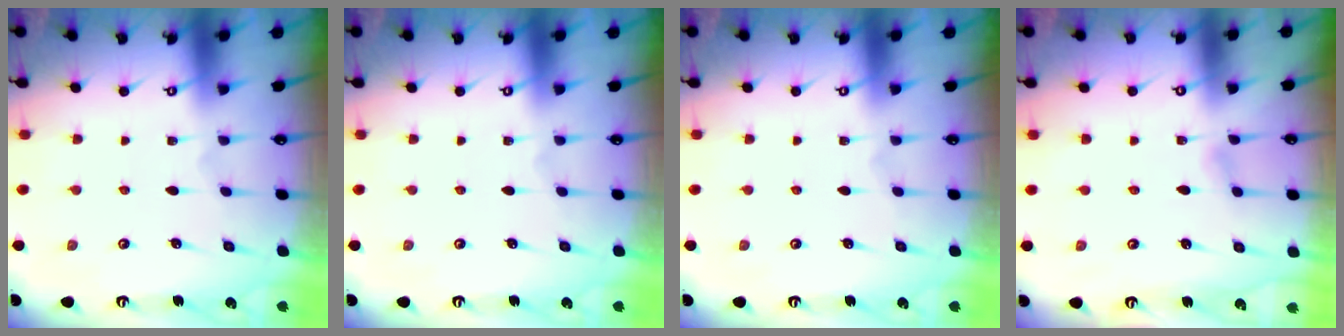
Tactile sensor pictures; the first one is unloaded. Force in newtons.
{"total": 0.0}
{"total": 0.0}
{"total": 3.5, "press": 3.5, "slide": 0.0}